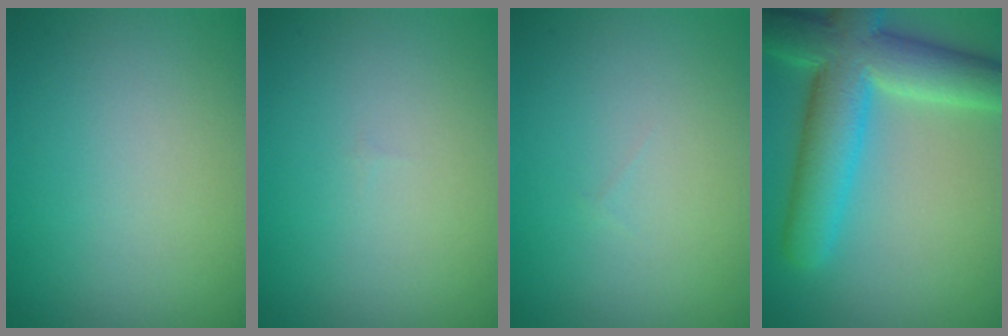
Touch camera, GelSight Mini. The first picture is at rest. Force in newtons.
{"total": 0.0}
{"total": 0.0}
{"total": 9.4, "press": 9.4, "slide": 0.6}